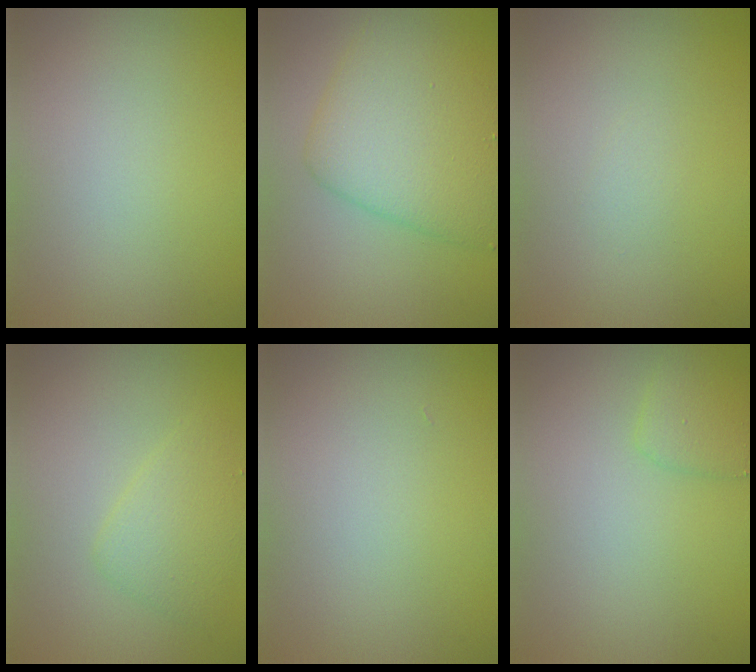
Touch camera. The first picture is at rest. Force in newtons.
{"total": 6.4, "press": 6.3, "slide": 0.2}
{"total": 0.5, "press": 0.5, "slide": 0.1}
{"total": 2.6, "press": 2.6, "slide": 0.1}
{"total": 0.0}
{"total": 1.7, "press": 1.7, "slide": 0.1}